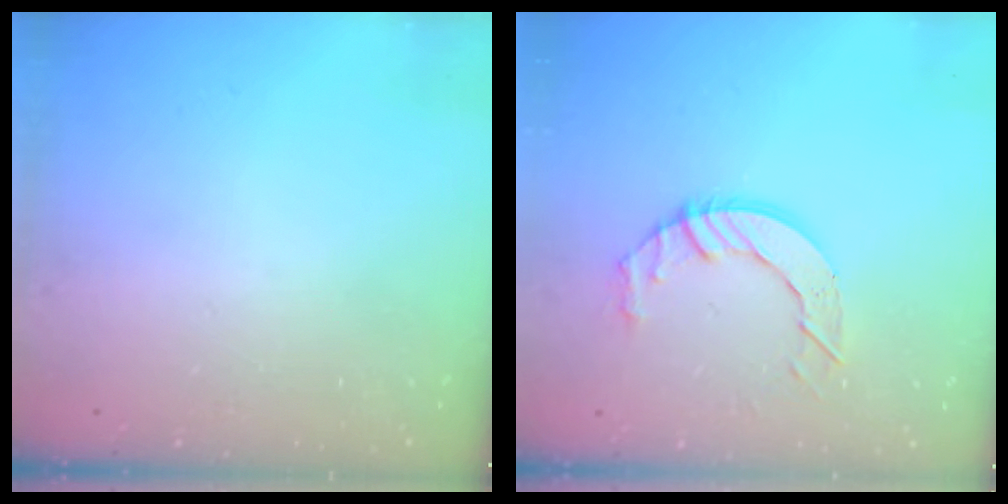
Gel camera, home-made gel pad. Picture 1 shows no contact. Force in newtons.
{"total": 8.1, "press": 8.0, "slide": 0.4}